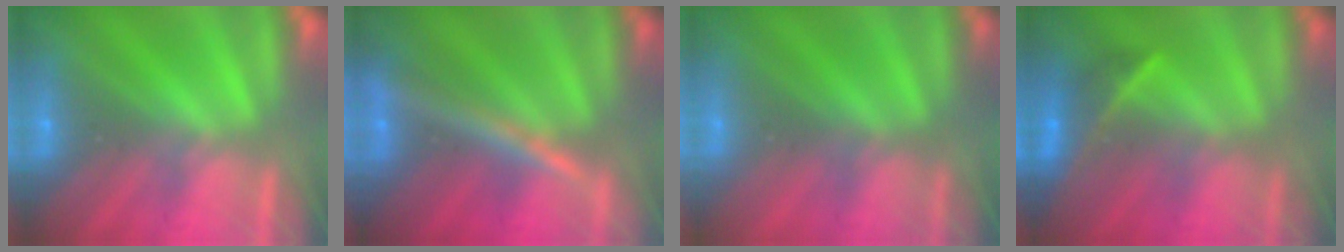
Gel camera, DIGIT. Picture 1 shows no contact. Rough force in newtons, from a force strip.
{"total": 2.4}
{"total": 2.4}
{"total": 2.4}